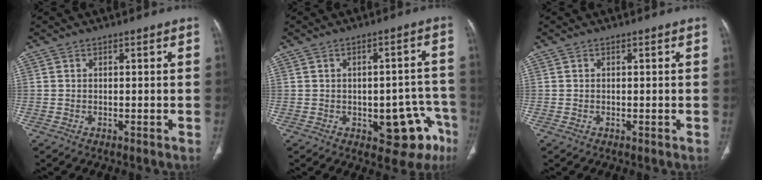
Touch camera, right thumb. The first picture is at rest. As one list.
[{"total": 11.6, "force": [-5.0, 6.1, 8.6], "torque": [-0.060, 0.040, -0.054]}, {"total": 0.0}]